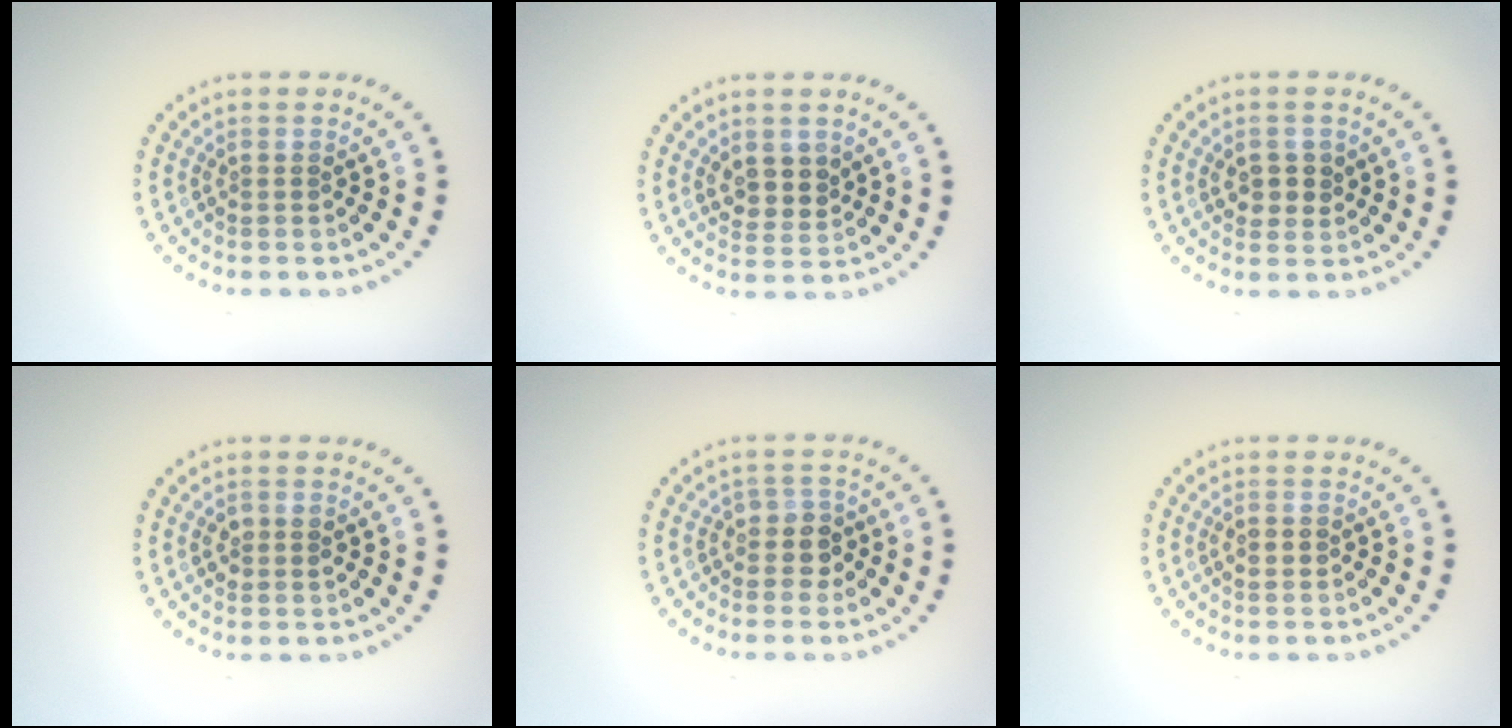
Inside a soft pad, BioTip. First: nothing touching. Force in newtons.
{"total": 2.5, "press": 2.3, "slide": 1.0}
{"total": 2.2, "press": 2.1, "slide": 0.5}
{"total": 1.4, "press": 1.3, "slide": 0.3}
{"total": 2.2, "press": 1.9, "slide": 1.1}
{"total": 1.4, "press": 1.4, "slide": 0.0}